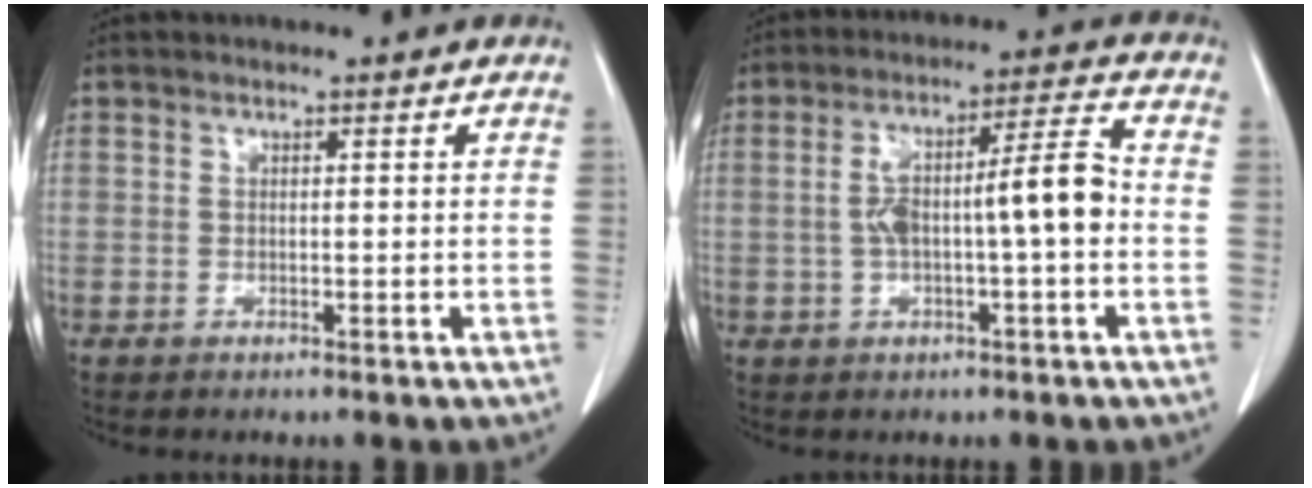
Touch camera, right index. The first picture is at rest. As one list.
[{"total": 10.0, "force": [-0.7, 1.4, 9.9], "torque": [-0.172, 0.030, -0.012]}]